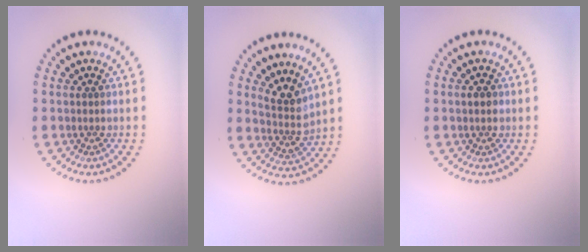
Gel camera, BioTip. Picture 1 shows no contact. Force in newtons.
{"total": 2.9, "press": 2.1, "slide": 2.0}
{"total": 1.4, "press": 1.4, "slide": 0.2}